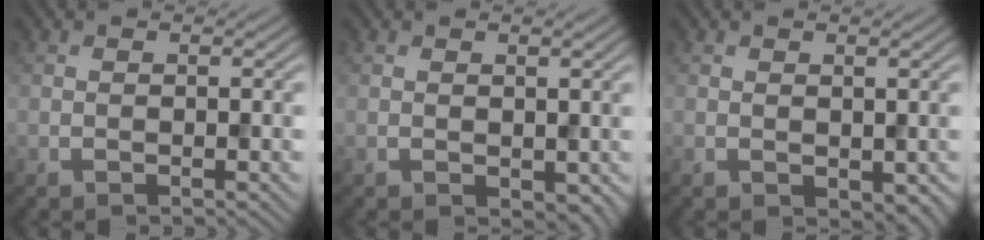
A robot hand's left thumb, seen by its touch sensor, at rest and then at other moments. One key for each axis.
{"total": 1.4, "fx": 0.3, "fy": 1.0, "fz": 1.0, "tx": -0.019, "ty": -0.008, "tz": 0.009}
{"total": 1.5, "fx": 0.2, "fy": 1.0, "fz": 1.1, "tx": -0.020, "ty": -0.008, "tz": 0.009}